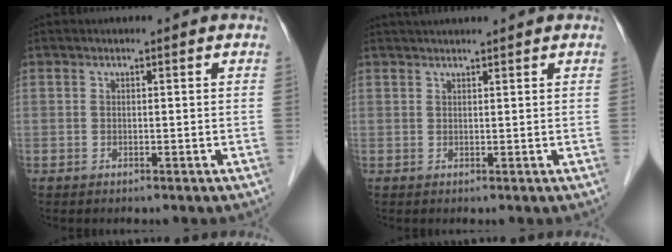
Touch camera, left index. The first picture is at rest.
{"total": 5.8, "force": [5.4, -0.1, 2.2], "torque": [-0.027, 0.036, 0.071]}